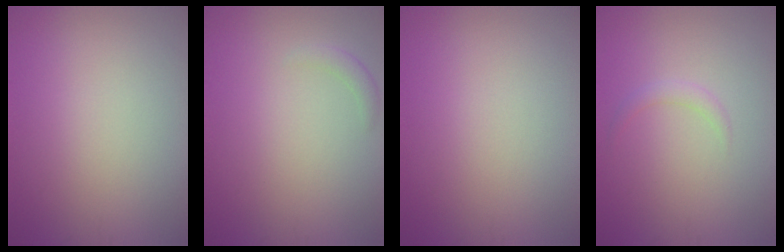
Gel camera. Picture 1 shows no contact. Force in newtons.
{"total": 1.0, "press": 1.0, "slide": 0.1}
{"total": 0.0}
{"total": 1.1, "press": 1.1, "slide": 0.1}